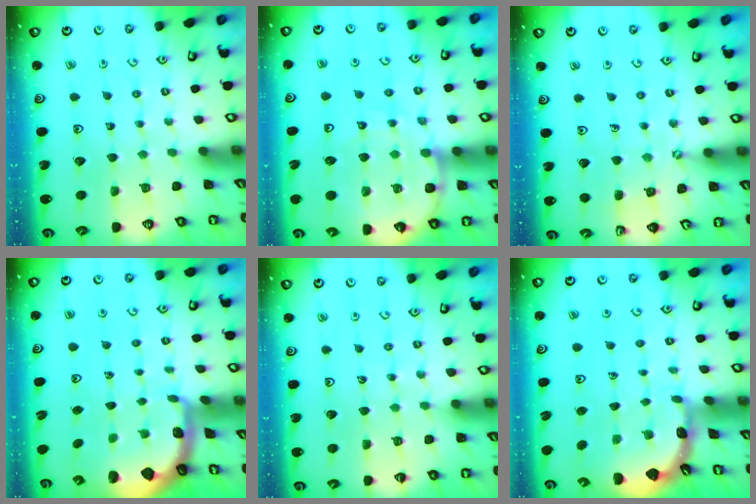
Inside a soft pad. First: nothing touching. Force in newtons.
{"total": 11.9, "press": 11.5, "slide": 3.2}
{"total": 3.6, "press": 3.6, "slide": 0.5}
{"total": 1.0, "press": 0.9, "slide": 0.4}
{"total": 2.1, "press": 2.1, "slide": 0.4}
{"total": 1.7, "press": 1.7, "slide": 0.1}